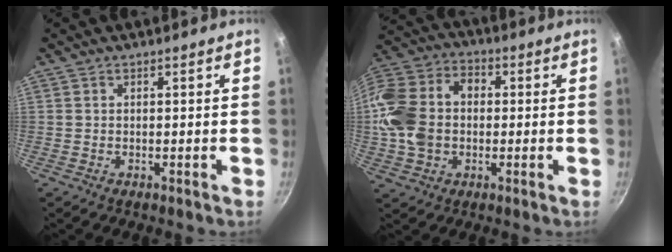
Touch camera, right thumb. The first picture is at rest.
{"total": 17.4, "force": [-0.4, 13.2, 11.3], "torque": [-0.221, 0.036, -0.019]}